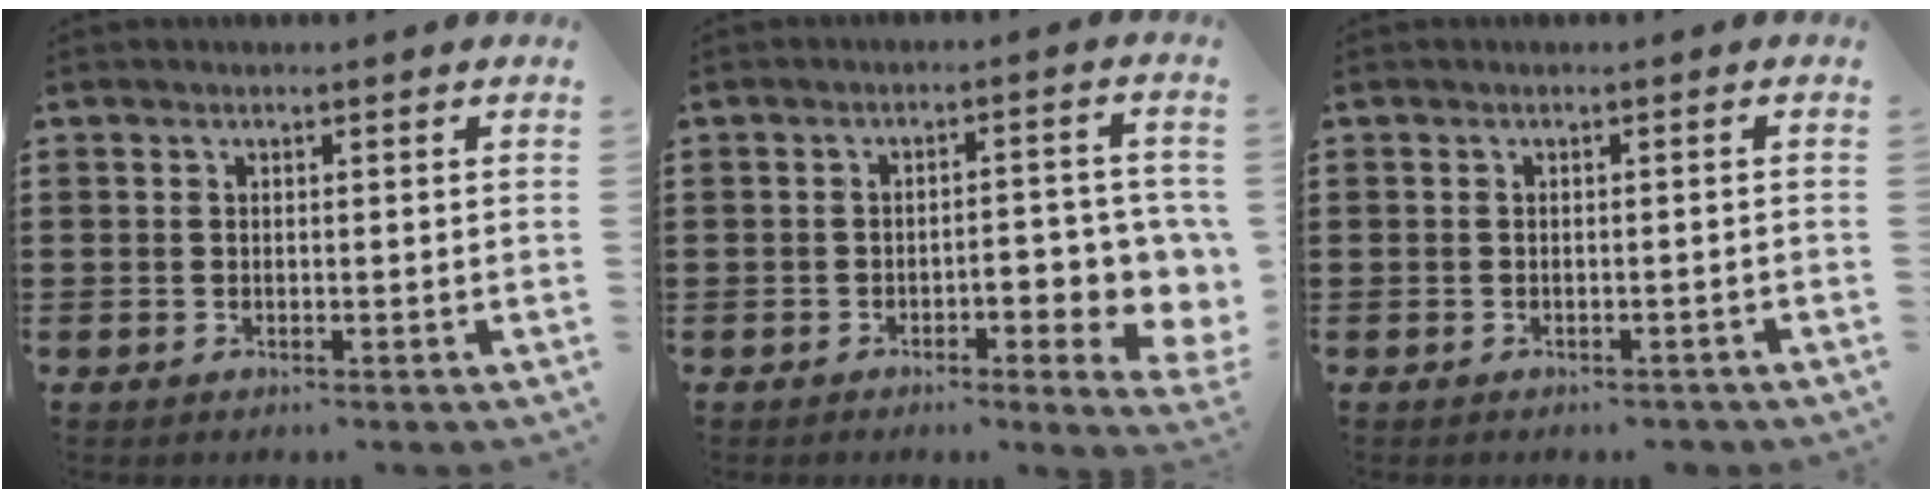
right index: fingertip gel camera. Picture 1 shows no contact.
{"total": 6.3, "force": [-1.8, 2.4, 5.6], "torque": [-0.069, -0.005, -0.033]}
{"total": 1.0, "force": [-0.9, 0.3, 0.1], "torque": [-0.007, 0.000, -0.019]}